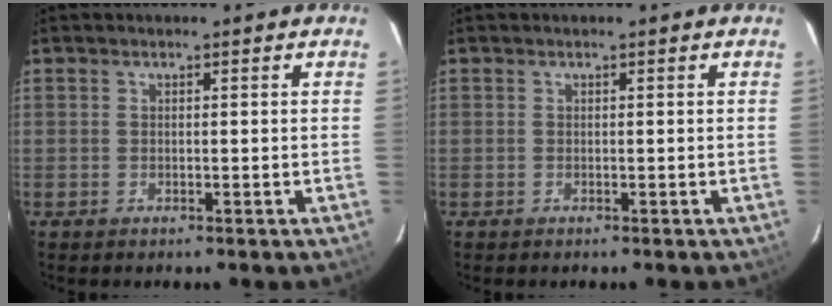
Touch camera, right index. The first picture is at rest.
{"total": 0.0}